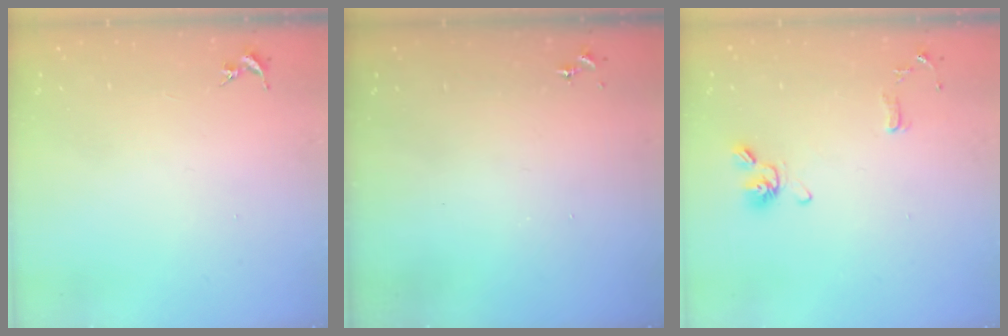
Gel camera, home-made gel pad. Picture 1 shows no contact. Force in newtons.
{"total": 0.0}
{"total": 10.8, "press": 10.6, "slide": 1.9}